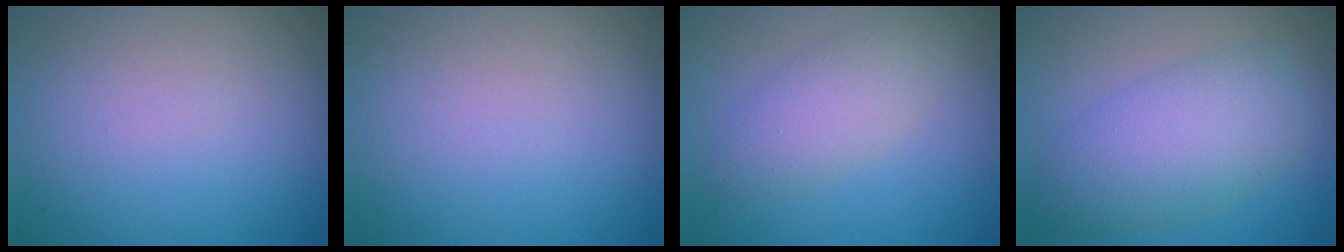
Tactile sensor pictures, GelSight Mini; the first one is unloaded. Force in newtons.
{"total": 0.0}
{"total": 3.3, "press": 3.3, "slide": 0.2}
{"total": 5.7, "press": 5.7, "slide": 0.1}